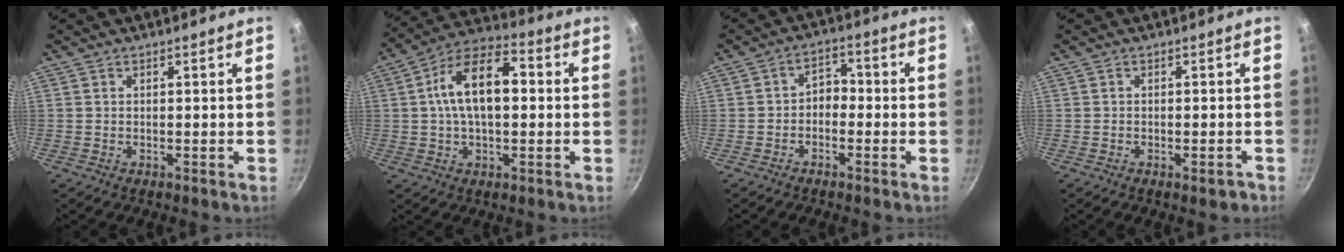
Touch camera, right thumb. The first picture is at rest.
{"total": 14.1, "force": [1.5, 7.6, 11.8], "torque": [-0.199, 0.030, 0.015]}
{"total": 4.1, "force": [-1.2, 3.0, 2.6], "torque": [-0.019, 0.025, -0.033]}
{"total": 1.6, "force": [-0.9, 0.5, 1.2], "torque": [-0.014, 0.005, -0.010]}